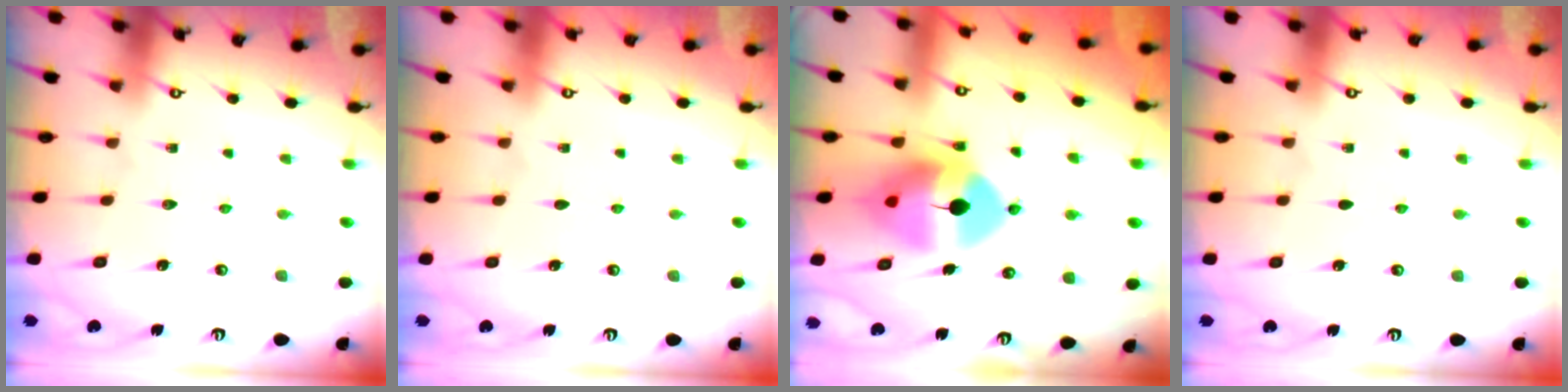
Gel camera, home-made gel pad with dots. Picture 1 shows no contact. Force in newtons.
{"total": 0.0}
{"total": 11.6, "press": 11.4, "slide": 2.1}
{"total": 0.0}